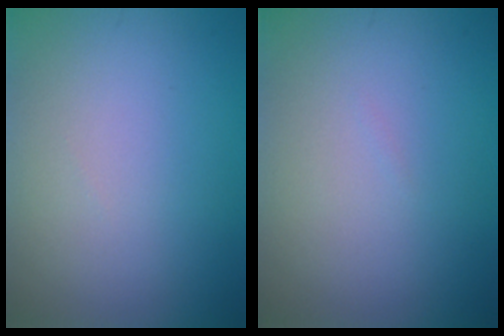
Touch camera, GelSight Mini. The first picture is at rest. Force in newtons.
{"total": 0.0}